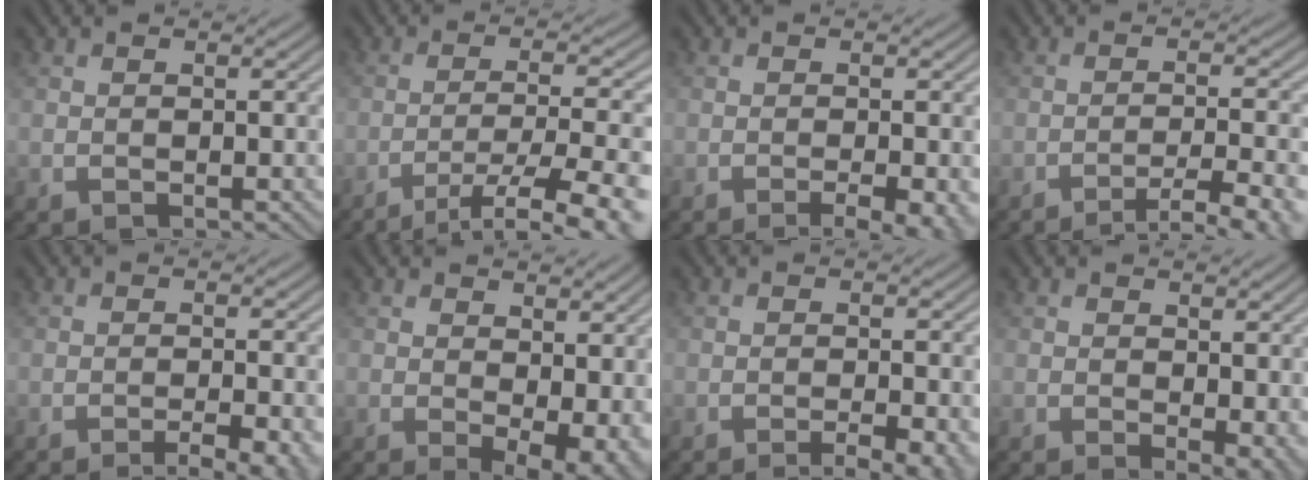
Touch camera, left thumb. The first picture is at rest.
{"total": 11.5, "force": [-7.9, 2.0, 8.1], "torque": [-0.130, 0.001, -0.098]}
{"total": 4.2, "force": [-2.1, 0.6, 3.5], "torque": [-0.049, 0.006, -0.031]}
{"total": 8.5, "force": [-6.3, 1.2, 5.6], "torque": [-0.086, 0.007, -0.079]}
{"total": 5.1, "force": [-3.1, 0.8, 3.9], "torque": [-0.056, 0.008, -0.046]}
{"total": 7.0, "force": [1.1, 3.7, 5.8], "torque": [-0.077, -0.009, 0.025]}
{"total": 4.4, "force": [-2.5, 0.7, 3.6], "torque": [-0.048, 0.006, -0.036]}
{"total": 4.6, "force": [0.2, 2.2, 4.0], "torque": [-0.057, -0.005, 0.011]}